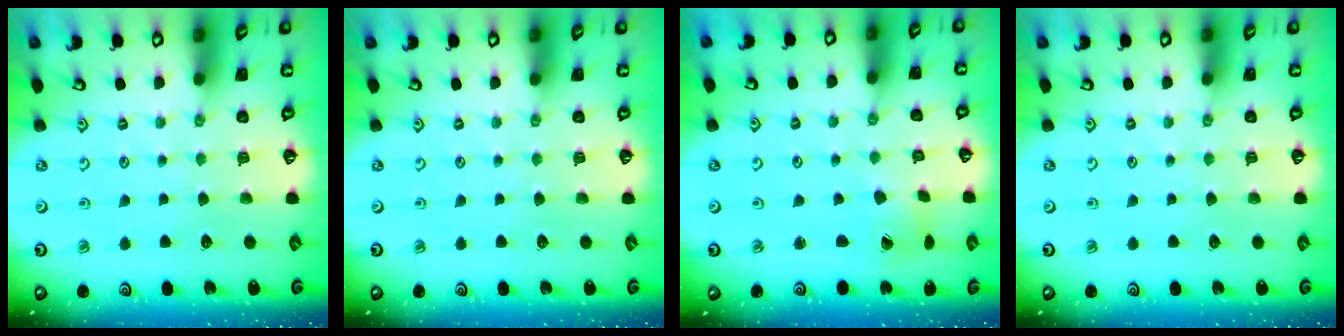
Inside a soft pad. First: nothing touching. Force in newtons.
{"total": 0.0}
{"total": 2.7, "press": 2.6, "slide": 0.4}
{"total": 0.0}